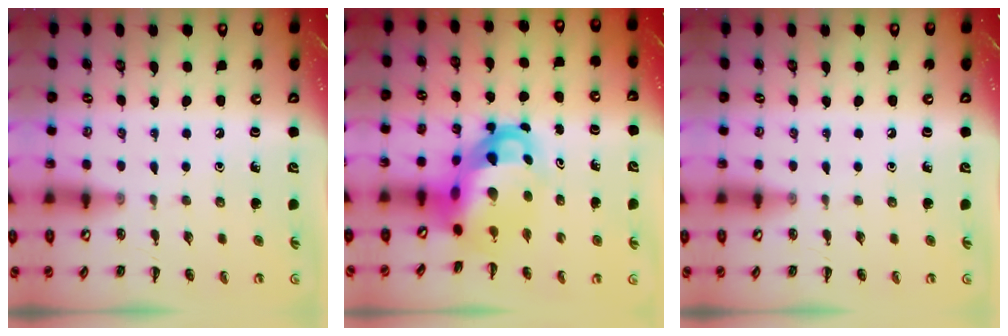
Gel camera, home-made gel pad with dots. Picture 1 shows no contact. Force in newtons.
{"total": 8.8, "press": 8.5, "slide": 2.4}
{"total": 0.0}